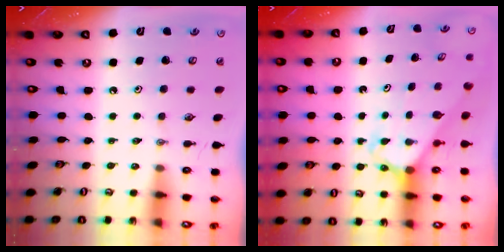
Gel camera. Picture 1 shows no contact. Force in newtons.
{"total": 2.7, "press": 2.7, "slide": 0.2}